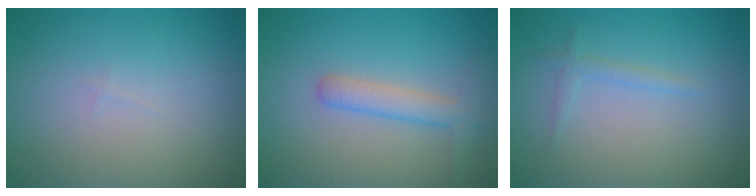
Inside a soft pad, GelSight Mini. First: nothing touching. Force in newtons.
{"total": 2.7, "press": 2.7, "slide": 0.1}
{"total": 1.0, "press": 1.0, "slide": 0.1}